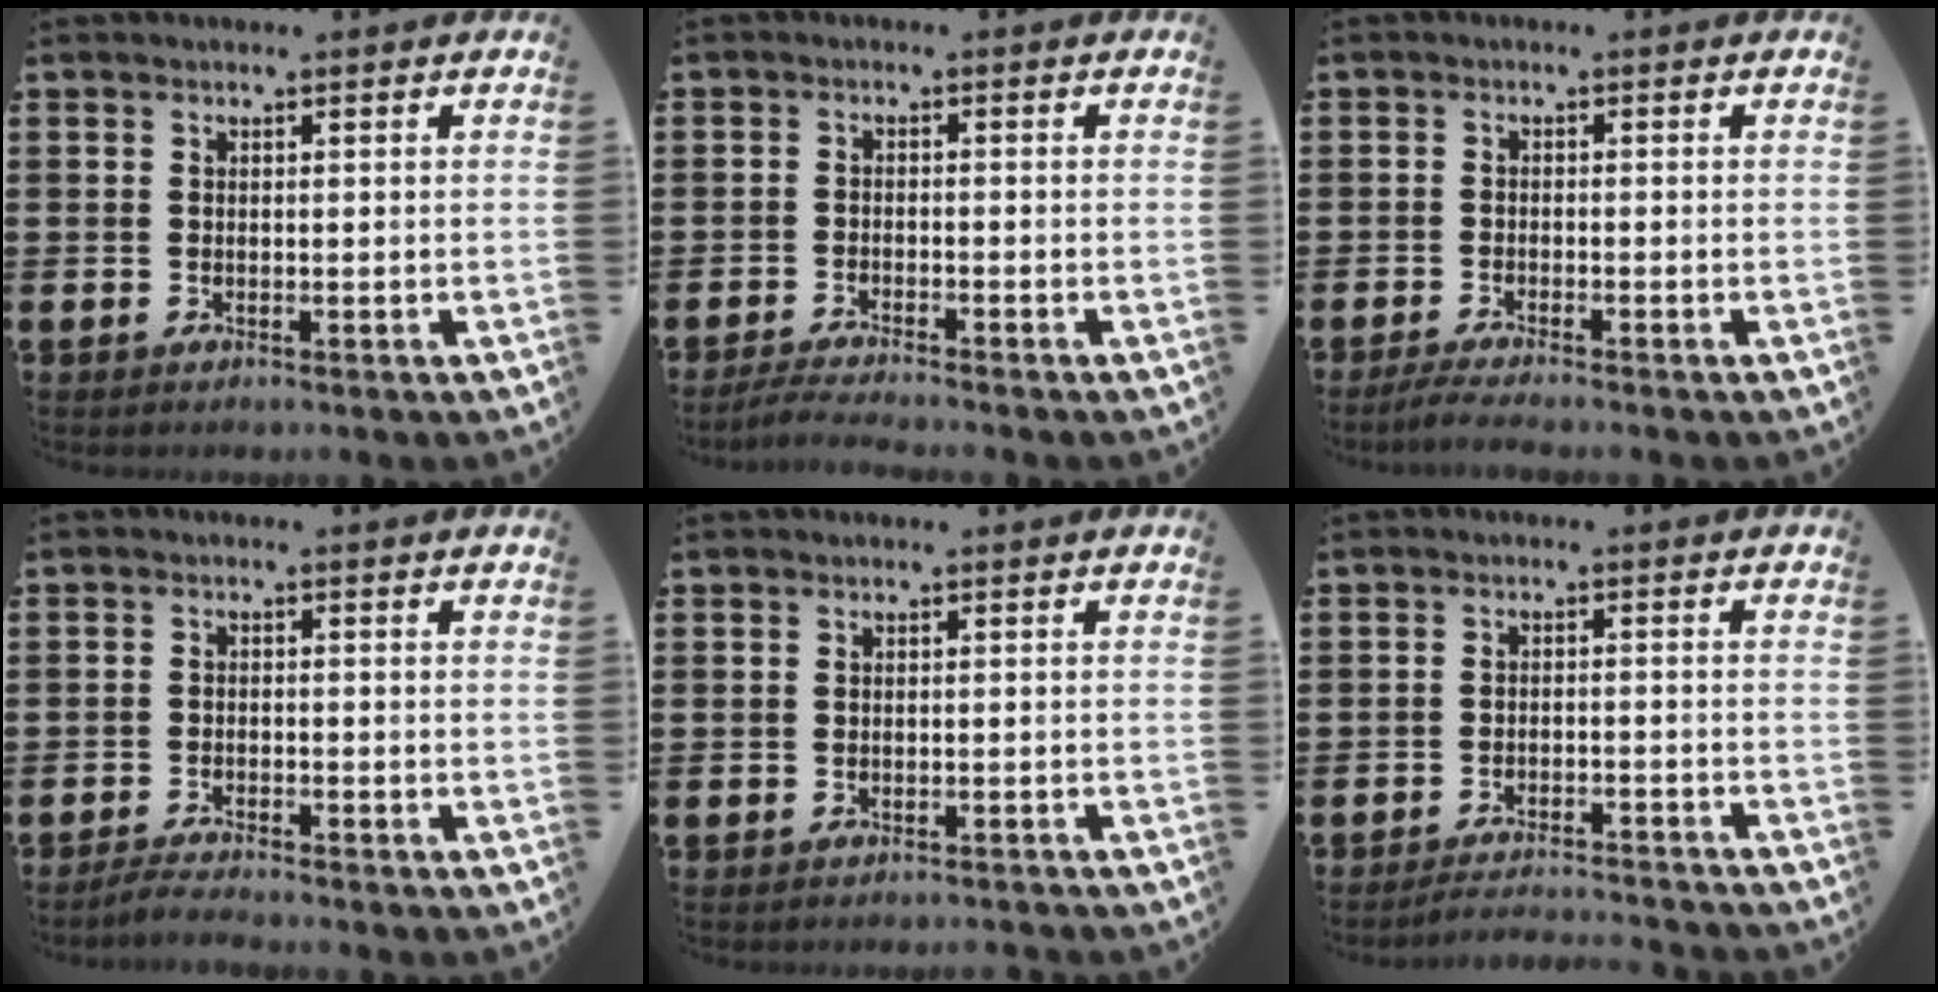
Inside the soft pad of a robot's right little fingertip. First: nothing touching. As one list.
[{"total": 2.1, "force": [-2.0, -0.1, 0.8], "torque": [-0.012, 0.003, -0.038]}, {"total": 1.8, "force": [-1.5, 0.0, 0.9], "torque": [-0.015, 0.002, -0.029]}, {"total": 2.0, "force": [-2.0, -0.1, 0.4], "torque": [-0.007, 0.005, -0.040]}, {"total": 0.7, "force": [-0.7, -0.1, 0.0], "torque": [-0.001, -0.001, -0.015]}, {"total": 2.6, "force": [-2.6, -0.2, 0.2], "torque": [-0.005, 0.003, -0.054]}]